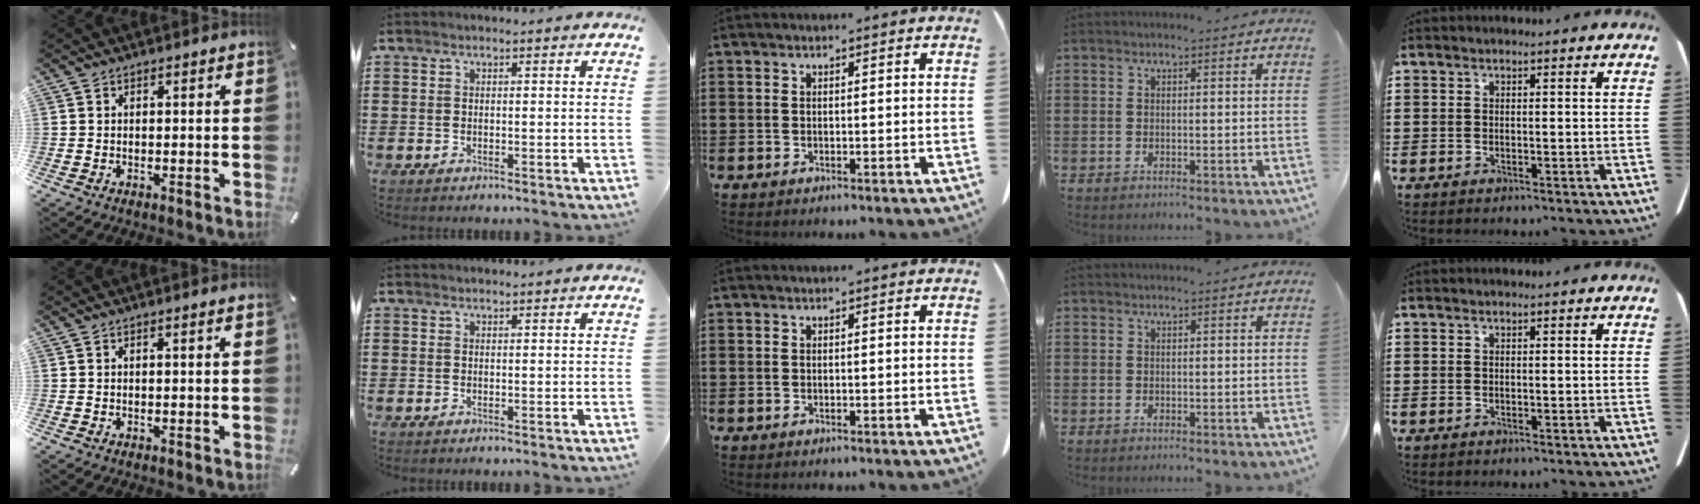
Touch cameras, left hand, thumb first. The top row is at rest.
{"thumb": {"total": 0.6, "force": [0.2, -0.1, 0.6], "torque": [-0.009, -0.001, 0.003]}, "index": {"total": 0.5, "force": [0.4, 0.1, -0.3], "torque": [0.004, 0.000, 0.009]}}